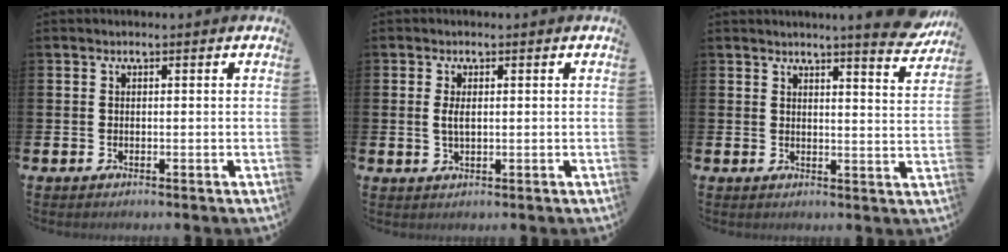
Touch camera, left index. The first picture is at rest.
{"total": 2.0, "force": [0.3, 0.9, 1.7], "torque": [-0.033, 0.004, 0.003]}
{"total": 5.5, "force": [5.1, -0.5, 2.1], "torque": [-0.024, -0.034, 0.083]}